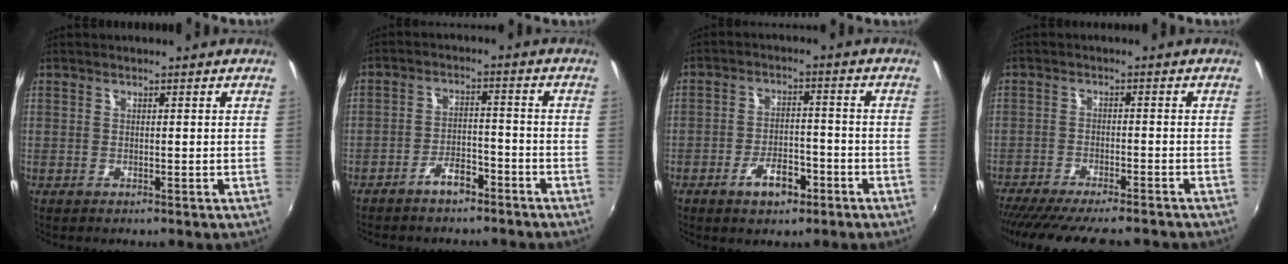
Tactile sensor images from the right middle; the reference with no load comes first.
{"total": 5.2, "force": [-4.2, 2.2, 2.3], "torque": [-0.057, 0.015, -0.062]}
{"total": 6.5, "force": [-3.8, 3.1, 4.2], "torque": [-0.084, 0.005, -0.055]}
{"total": 16.6, "force": [-14.4, 2.7, 7.8], "torque": [-0.154, -0.039, -0.216]}